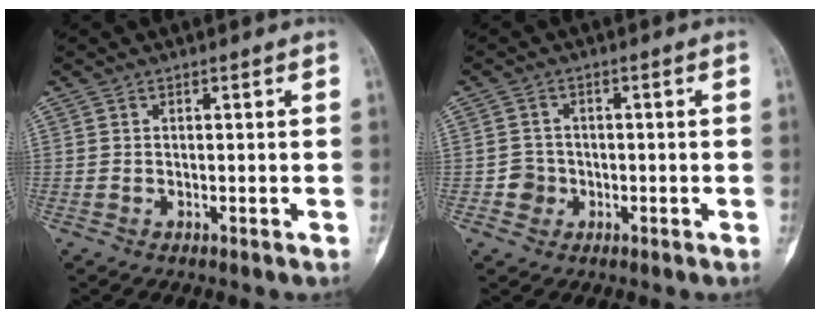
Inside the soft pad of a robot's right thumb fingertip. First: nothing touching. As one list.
[{"total": 2.8, "force": [-0.8, 2.6, 0.3], "torque": [0.011, 0.010, -0.018]}]